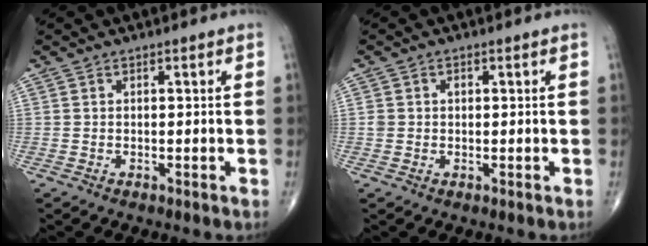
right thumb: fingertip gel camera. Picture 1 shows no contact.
{"total": 1.5, "force": [0.2, 1.3, 0.8], "torque": [-0.012, 0.004, 0.006]}